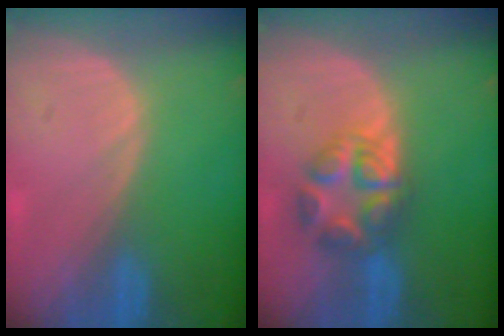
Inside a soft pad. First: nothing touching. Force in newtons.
{"total": 6.3, "press": 6.3, "slide": 0.1}